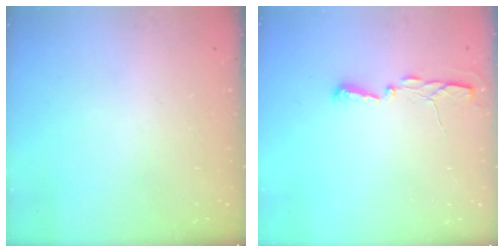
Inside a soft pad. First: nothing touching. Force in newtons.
{"total": 3.9, "press": 3.9, "slide": 0.4}